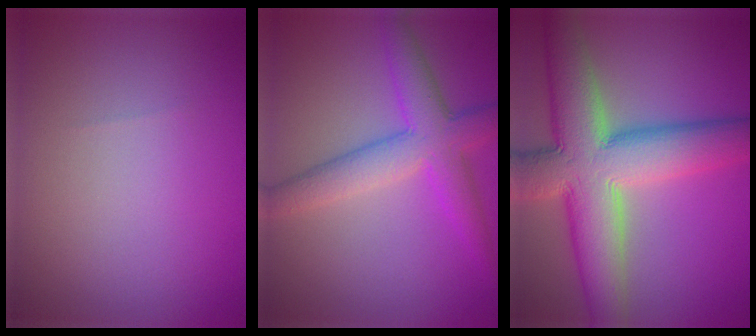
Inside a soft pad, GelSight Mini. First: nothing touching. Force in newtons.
{"total": 5.6, "press": 5.6, "slide": 0.2}
{"total": 12.0, "press": 12.0, "slide": 0.8}